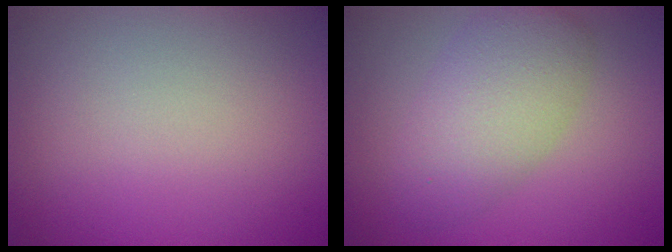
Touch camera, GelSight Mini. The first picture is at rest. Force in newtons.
{"total": 4.8, "press": 4.8, "slide": 0.2}